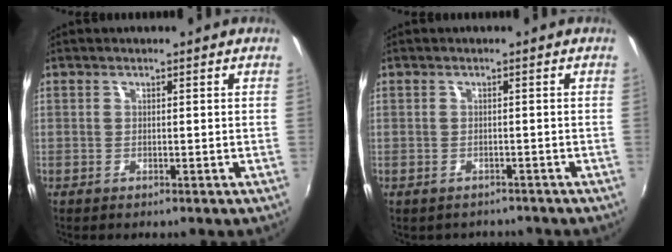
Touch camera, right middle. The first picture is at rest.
{"total": 2.6, "force": [-2.2, 1.3, 0.3], "torque": [-0.012, -0.010, -0.028]}